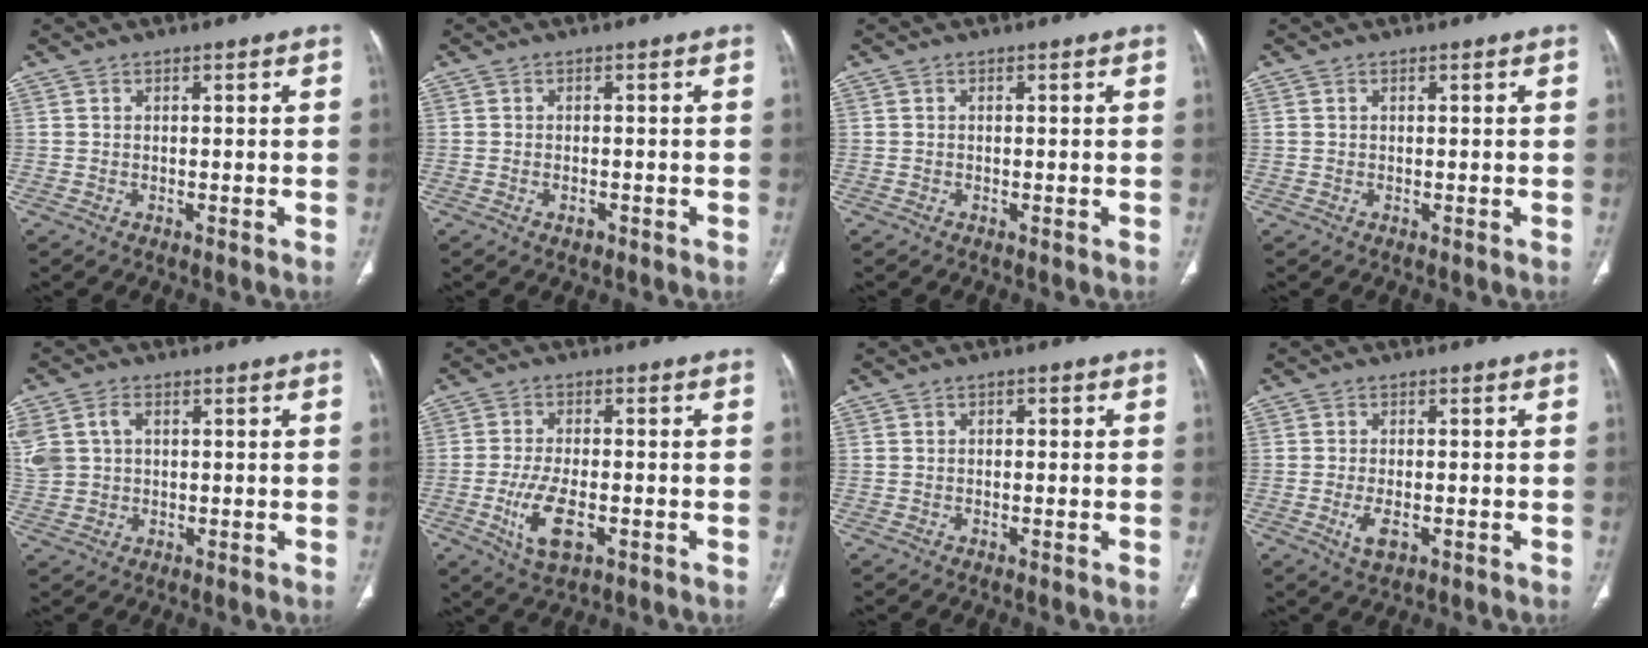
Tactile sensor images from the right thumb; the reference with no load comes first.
{"total": 1.3, "force": [-0.7, 0.8, 0.8], "torque": [-0.013, 0.005, -0.008]}
{"total": 0.0}
{"total": 0.0}
{"total": 10.1, "force": [2.5, 7.7, 6.0], "torque": [-0.162, 0.016, 0.059]}
{"total": 8.3, "force": [-2.6, 3.8, 6.9], "torque": [-0.139, 0.002, -0.041]}
{"total": 1.1, "force": [0.2, 0.7, 0.8], "torque": [-0.007, 0.003, 0.000]}
{"total": 3.8, "force": [-1.2, 1.8, 3.1], "torque": [-0.060, -0.003, -0.017]}